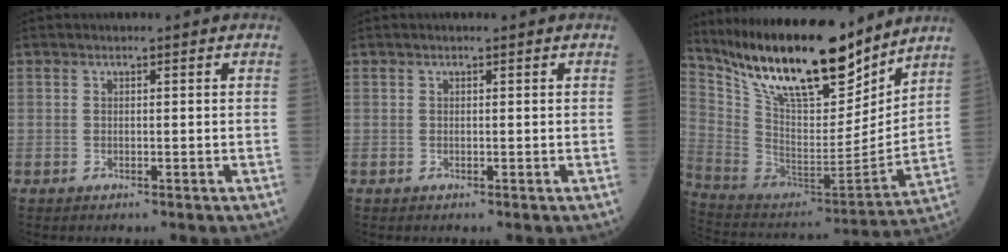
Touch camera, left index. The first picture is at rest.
{"total": 0.0}
{"total": 23.4, "force": [18.7, 5.3, 13.1], "torque": [-0.238, -0.018, 0.330]}